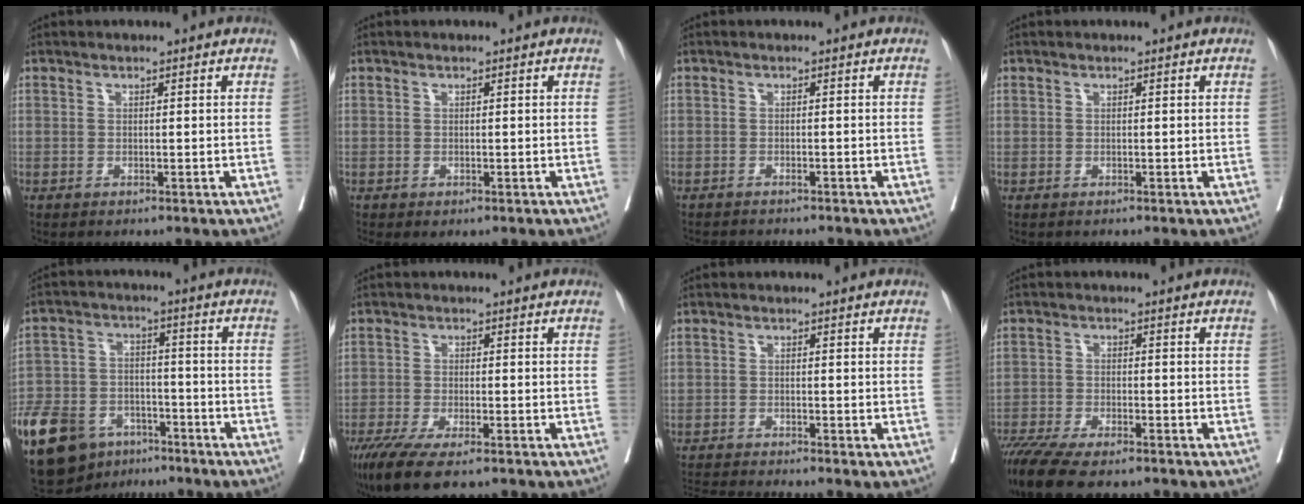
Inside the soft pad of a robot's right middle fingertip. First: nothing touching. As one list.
[{"total": 1.0, "force": [-0.3, 0.8, 0.5], "torque": [-0.007, 0.002, 0.001]}, {"total": 4.6, "force": [-4.2, 0.8, 1.5], "torque": [-0.020, -0.004, -0.060]}, {"total": 0.0}, {"total": 22.1, "force": [-14.0, 12.9, 11.4], "torque": [-0.311, -0.016, -0.235]}, {"total": 10.7, "force": [-7.6, 2.9, 7.0], "torque": [-0.118, -0.022, -0.122]}, {"total": 5.3, "force": [-4.9, -1.4, 1.4], "torque": [-0.024, -0.017, -0.085]}, {"total": 12.0, "force": [-9.7, 2.8, 6.6], "torque": [-0.114, -0.018, -0.157]}]